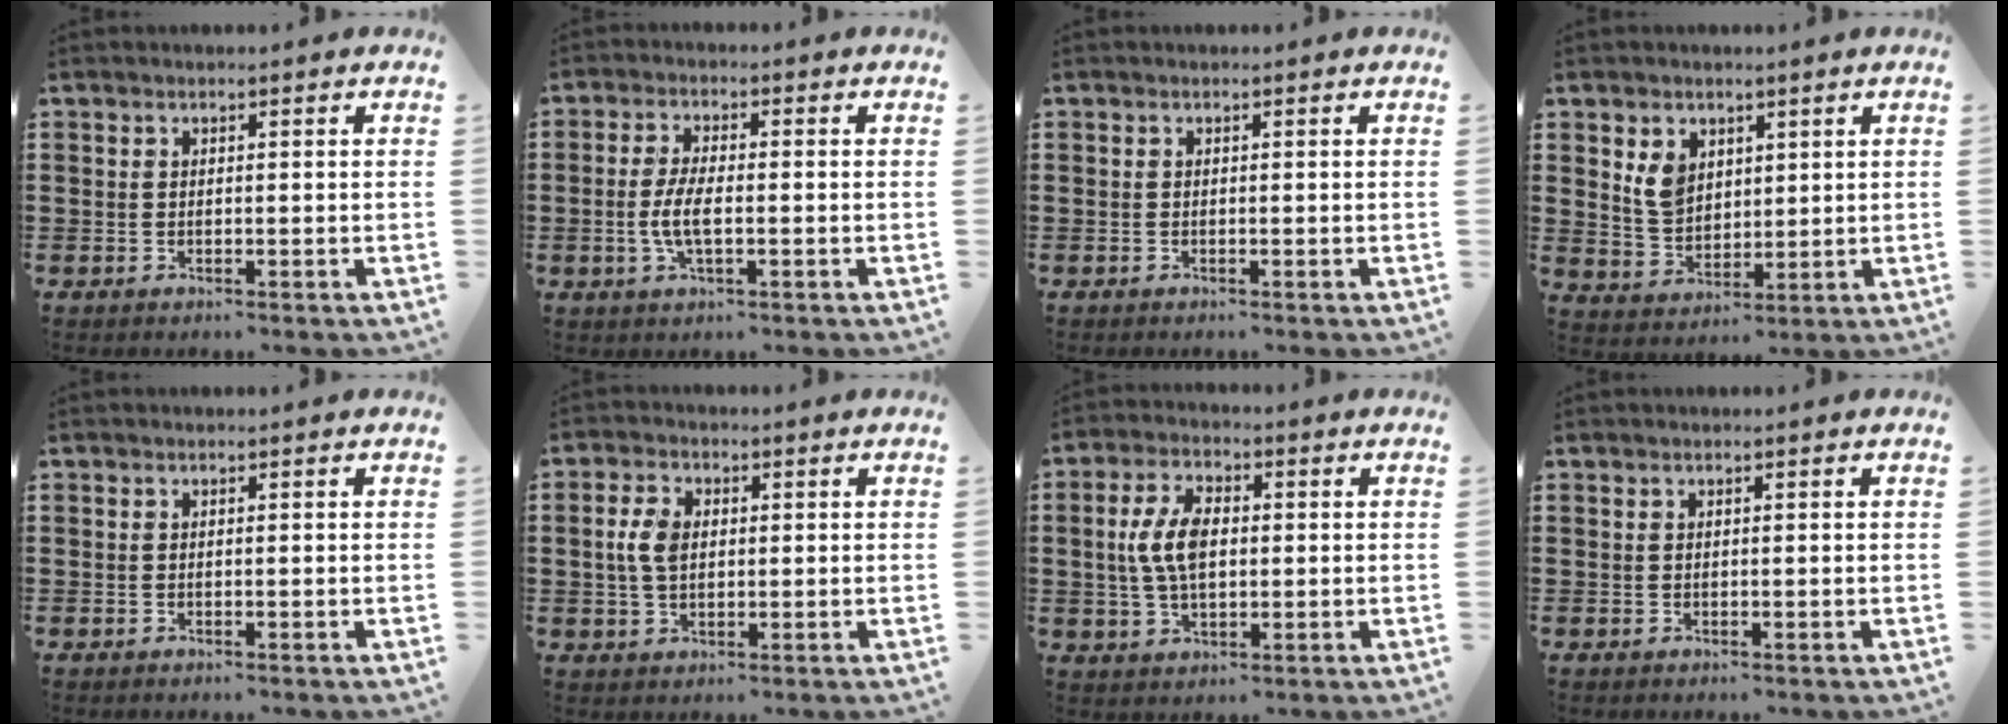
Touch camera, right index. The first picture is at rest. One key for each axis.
{"total": 4.5, "fx": -0.9, "fy": 1.5, "fz": 4.1, "tx": -0.093, "ty": -0.003, "tz": -0.023}
{"total": 0.0}
{"total": 5.3, "fx": 2.4, "fy": 4.1, "fz": 2.4, "tx": -0.062, "ty": 0.013, "tz": 0.046}
{"total": 0.0}
{"total": 4.4, "fx": 0.5, "fy": 2.8, "fz": 3.3, "tx": -0.086, "ty": 0.007, "tz": 0.002}
{"total": 7.5, "fx": 0.5, "fy": 4.0, "fz": 6.3, "tx": -0.145, "ty": 0.009, "tz": 0.002}
{"total": 0.0}